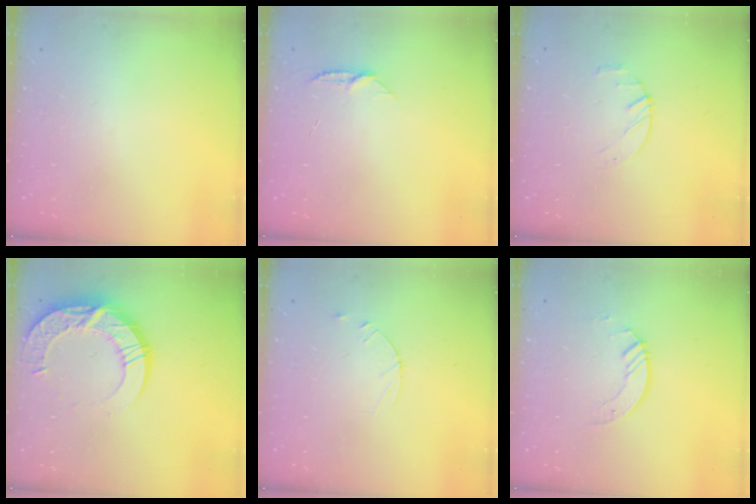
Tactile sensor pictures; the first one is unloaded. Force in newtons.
{"total": 5.1, "press": 5.1, "slide": 0.6}
{"total": 2.4, "press": 2.3, "slide": 0.3}
{"total": 19.5, "press": 19.4, "slide": 1.5}
{"total": 3.6, "press": 3.5, "slide": 0.4}
{"total": 2.9, "press": 2.9, "slide": 0.3}